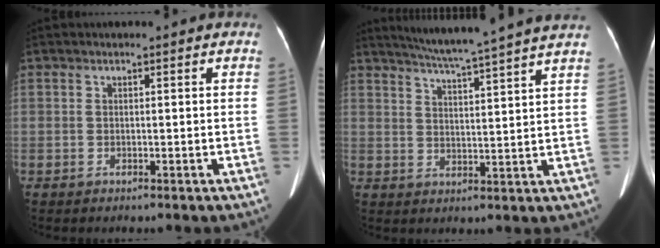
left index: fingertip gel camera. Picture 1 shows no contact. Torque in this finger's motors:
{"motor_torque": [0.50, -1.02, 0.00, 0.06]}